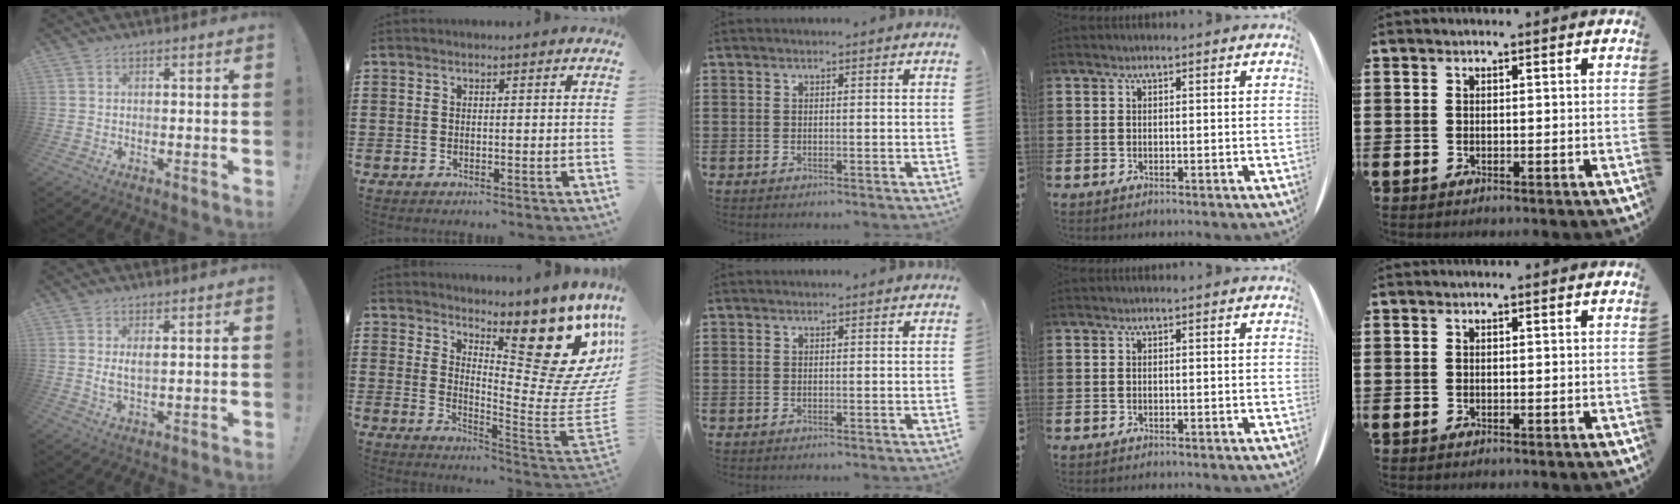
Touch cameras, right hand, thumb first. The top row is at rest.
{"thumb": {"total": 3.1, "force": [1.2, 1.1, 2.7], "torque": [-0.040, -0.010, 0.017]}, "index": {"total": 17.3, "force": [8.4, 6.8, 13.5], "torque": [-0.175, -0.072, 0.134]}}